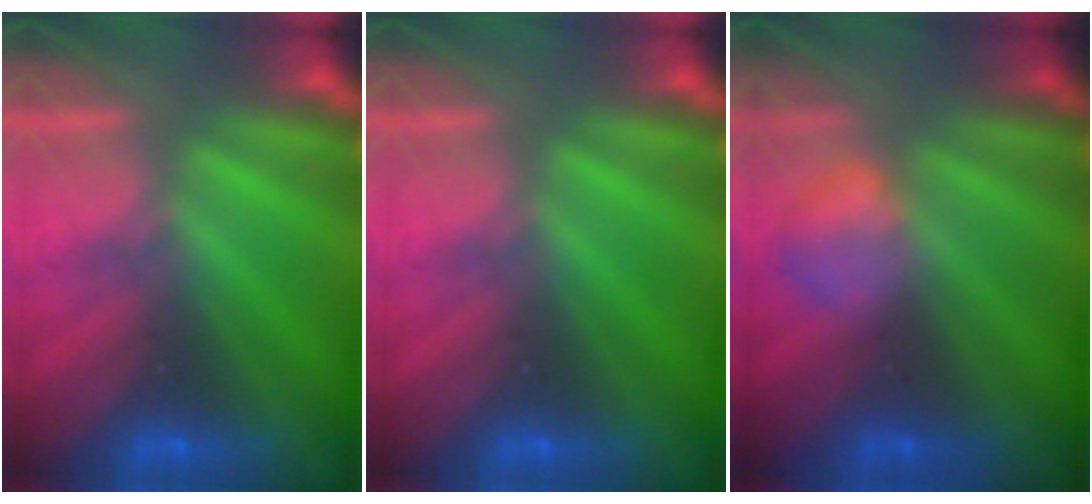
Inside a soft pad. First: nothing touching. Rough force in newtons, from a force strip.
{"total": 0.0}
{"total": 2.2}